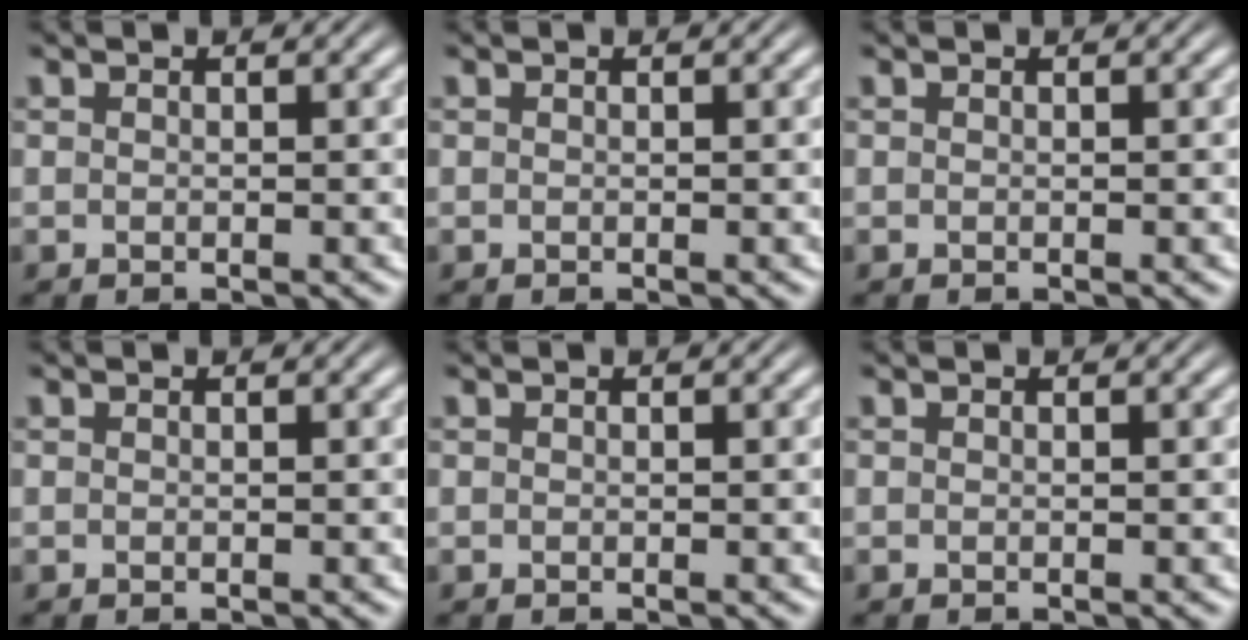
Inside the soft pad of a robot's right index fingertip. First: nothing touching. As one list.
[{"total": 0.0}, {"total": 0.0}, {"total": 0.0}, {"total": 0.0}, {"total": 0.0}]